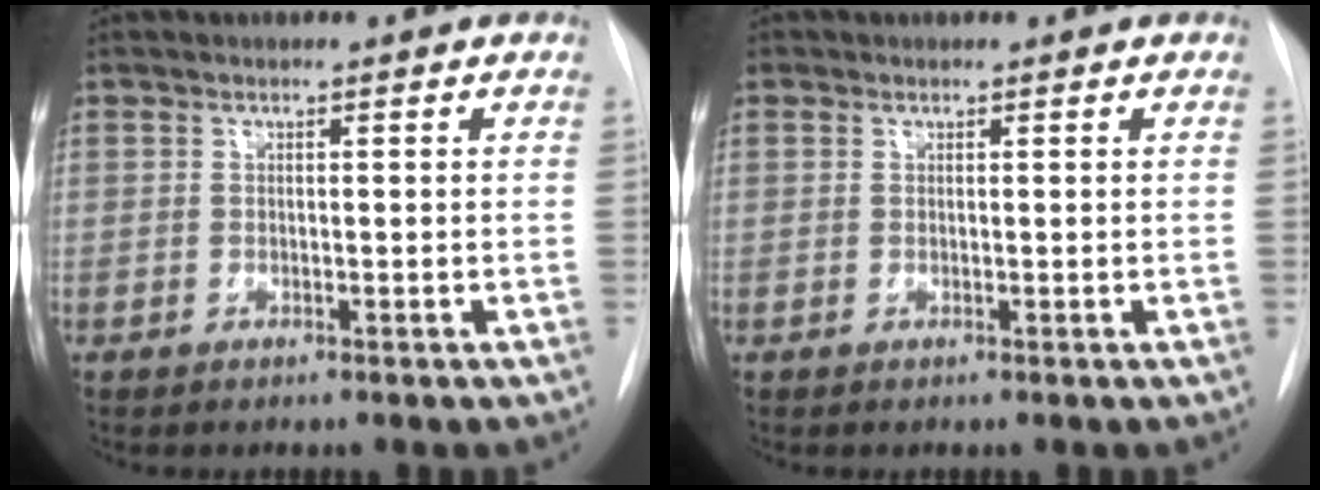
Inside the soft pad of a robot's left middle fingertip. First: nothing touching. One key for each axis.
{"total": 0.6, "fx": -0.1, "fy": -0.3, "fz": -0.5, "tx": 0.013, "ty": -0.006, "tz": -0.004}